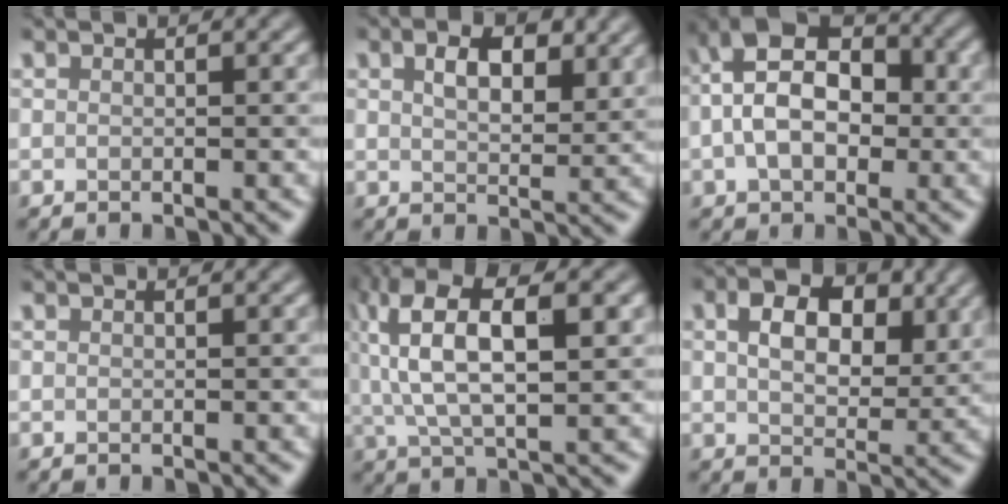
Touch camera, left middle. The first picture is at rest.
{"total": 4.3, "force": [1.9, 2.3, 3.1], "torque": [-0.056, 0.001, 0.033]}
{"total": 8.2, "force": [-0.1, 5.2, 6.4], "torque": [-0.115, 0.022, -0.011]}
{"total": 0.0}
{"total": 10.1, "force": [2.9, 4.0, 8.8], "torque": [-0.187, 0.017, 0.049]}
{"total": 6.3, "force": [1.9, 4.1, 4.4], "torque": [-0.078, 0.002, 0.030]}